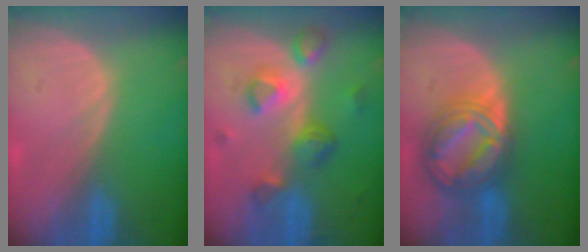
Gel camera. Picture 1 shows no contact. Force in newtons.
{"total": 7.8, "press": 7.0, "slide": 3.6}
{"total": 8.9, "press": 8.9, "slide": 0.8}